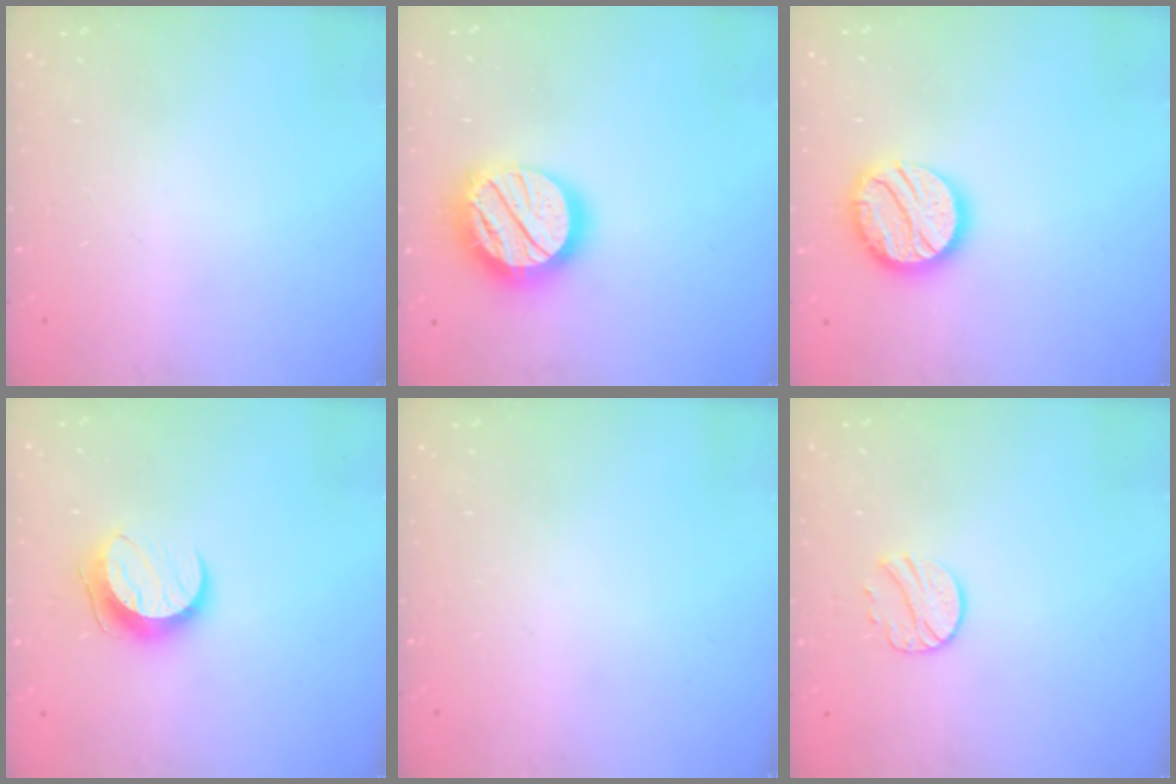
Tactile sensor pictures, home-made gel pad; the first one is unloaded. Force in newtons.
{"total": 22.2, "press": 22.1, "slide": 2.0}
{"total": 17.1, "press": 17.0, "slide": 1.5}
{"total": 9.8, "press": 9.8, "slide": 0.1}
{"total": 0.0}
{"total": 9.3, "press": 9.3, "slide": 0.6}